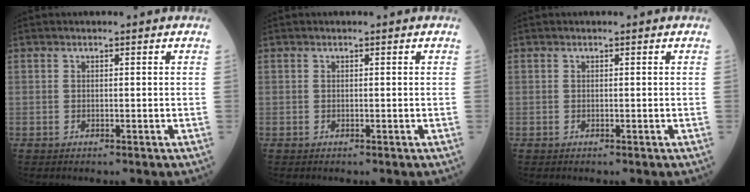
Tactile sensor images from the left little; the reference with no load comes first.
{"total": 0.0}
{"total": 0.0}